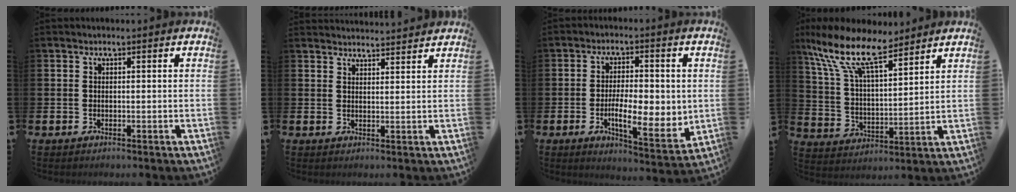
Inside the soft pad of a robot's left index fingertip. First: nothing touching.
{"total": 3.0, "force": [3.0, -0.2, -0.1], "torque": [0.001, -0.019, 0.054]}
{"total": 6.9, "force": [-1.0, 2.6, 6.3], "torque": [-0.088, -0.007, -0.021]}
{"total": 12.3, "force": [9.5, 4.1, 6.8], "torque": [-0.161, -0.041, 0.167]}